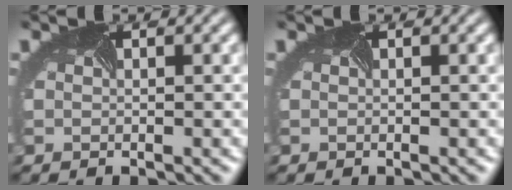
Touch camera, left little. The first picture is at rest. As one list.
[{"total": 0.0}]